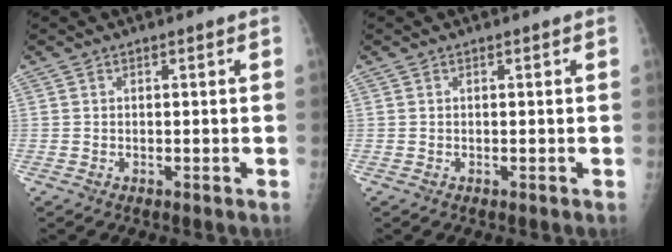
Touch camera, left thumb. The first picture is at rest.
{"total": 0.0}